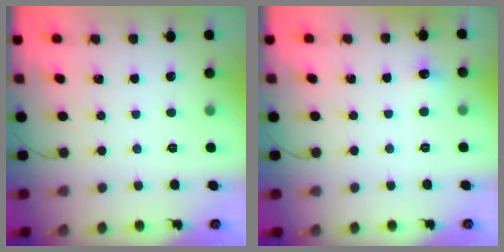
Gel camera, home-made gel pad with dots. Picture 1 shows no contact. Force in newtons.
{"total": 4.8, "press": 4.5, "slide": 1.4}